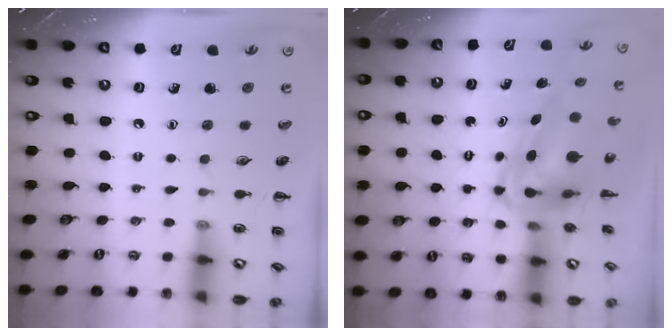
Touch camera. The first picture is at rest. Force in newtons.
{"total": 7.6, "press": 7.3, "slide": 2.1}